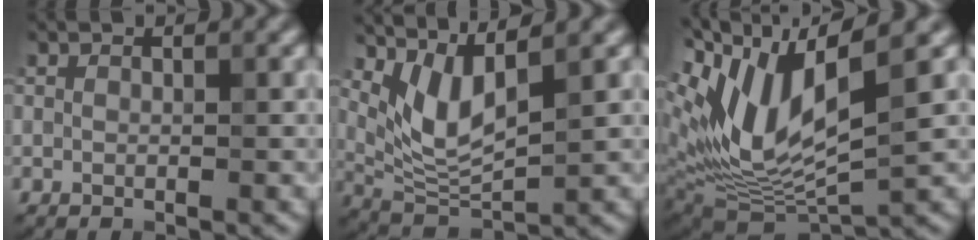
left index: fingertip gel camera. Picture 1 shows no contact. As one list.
[{"total": 4.7, "force": [2.7, 1.5, 3.6], "torque": [-0.082, -0.015, 0.062]}, {"total": 11.7, "force": [3.6, 4.5, 10.2], "torque": [-0.209, -0.010, 0.068]}]